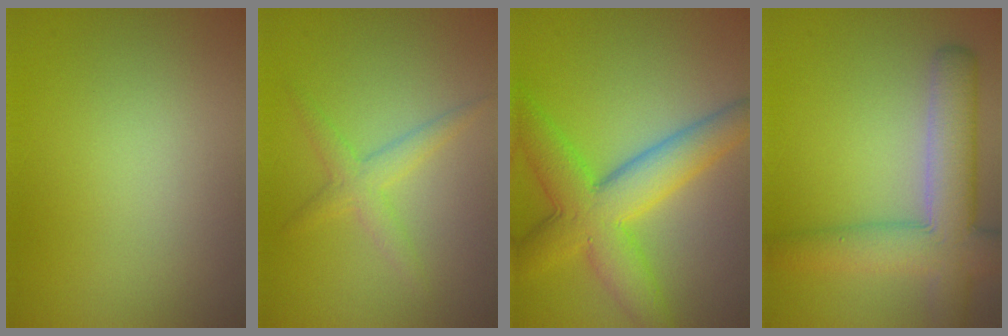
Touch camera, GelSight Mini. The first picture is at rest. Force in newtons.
{"total": 2.2, "press": 2.2, "slide": 0.1}
{"total": 7.9, "press": 7.9, "slide": 0.1}
{"total": 7.0, "press": 7.0, "slide": 0.4}